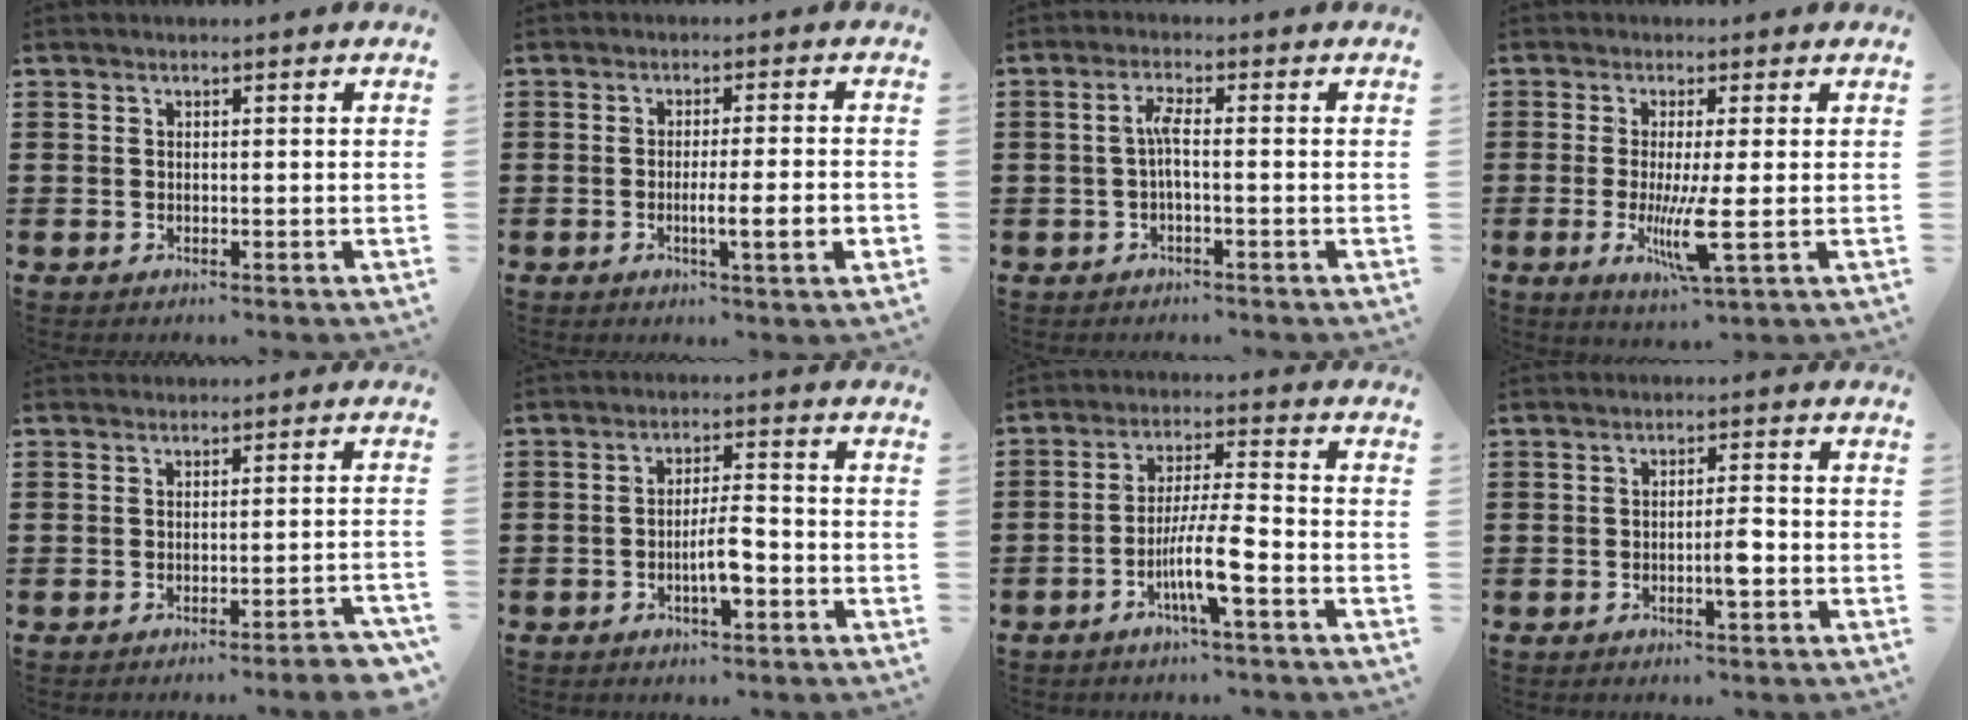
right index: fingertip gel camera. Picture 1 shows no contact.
{"total": 5.3, "force": [-1.6, 0.1, 5.1], "torque": [-0.083, -0.009, -0.027]}
{"total": 3.1, "force": [-0.6, 0.3, 3.0], "torque": [-0.064, -0.002, -0.016]}
{"total": 6.8, "force": [-1.2, 0.2, 6.7], "torque": [-0.136, -0.027, -0.025]}
{"total": 2.2, "force": [-1.9, -0.2, 1.1], "torque": [-0.019, -0.004, -0.038]}
{"total": 5.3, "force": [-1.8, 1.4, 4.8], "torque": [-0.095, 0.000, -0.036]}
{"total": 8.2, "force": [-3.6, 0.8, 7.3], "torque": [-0.148, -0.011, -0.070]}
{"total": 3.4, "force": [-1.1, 0.5, 3.2], "torque": [-0.055, 0.003, -0.020]}